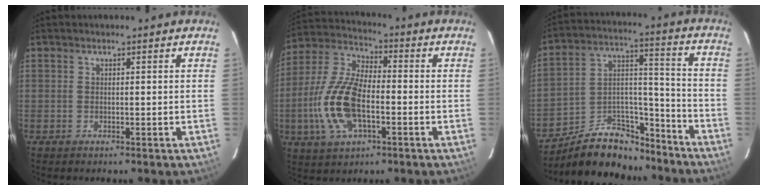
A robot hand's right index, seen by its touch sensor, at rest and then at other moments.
{"total": 15.2, "force": [-3.8, 7.0, 12.9], "torque": [-0.285, 0.003, -0.075]}
{"total": 15.9, "force": [-12.5, 7.6, 6.3], "torque": [-0.116, 0.055, -0.189]}